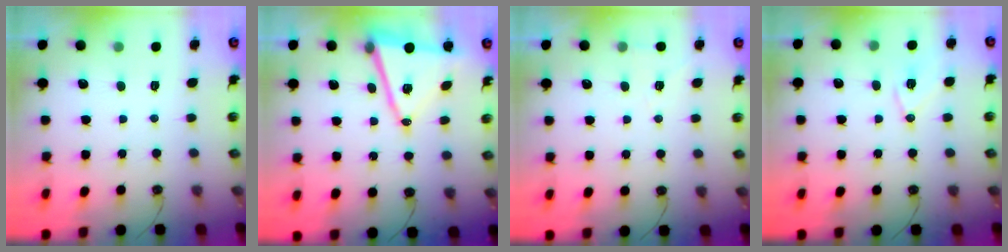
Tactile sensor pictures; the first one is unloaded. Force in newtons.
{"total": 14.3, "press": 13.8, "slide": 3.7}
{"total": 4.7, "press": 3.0, "slide": 3.6}
{"total": 9.0, "press": 8.6, "slide": 2.7}